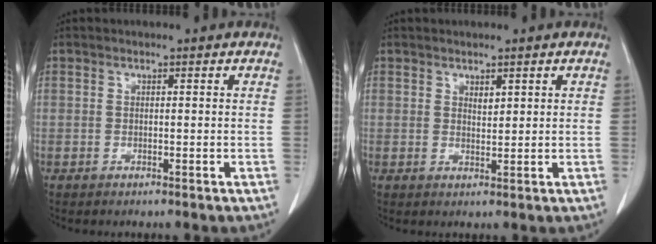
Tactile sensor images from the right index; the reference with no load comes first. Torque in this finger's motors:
{"motor_torque": [-0.06, 0.25, -0.02, 0.01]}